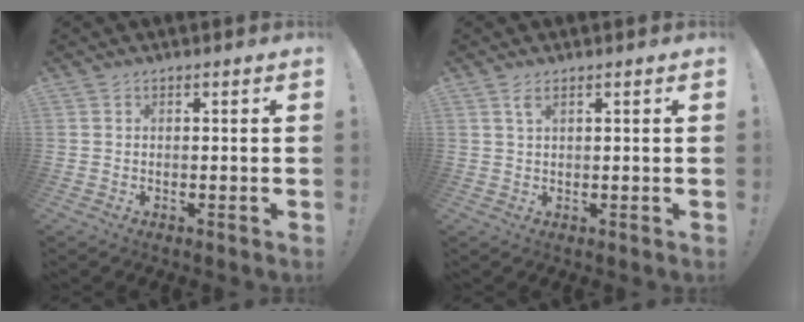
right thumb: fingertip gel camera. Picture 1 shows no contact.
{"total": 2.4, "force": [1.2, 0.6, 1.9], "torque": [-0.040, 0.001, 0.021]}